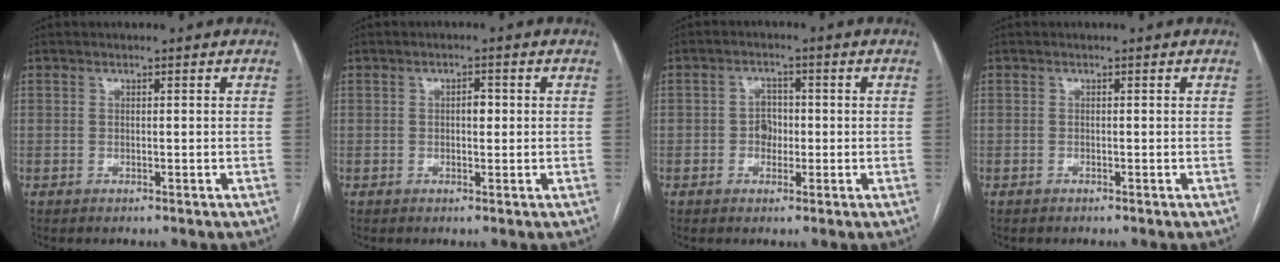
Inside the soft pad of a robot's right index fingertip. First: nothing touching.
{"total": 1.7, "force": [0.1, 0.9, 1.5], "torque": [-0.020, 0.005, 0.000]}
{"total": 3.0, "force": [-0.5, 2.4, 1.8], "torque": [-0.023, 0.010, -0.010]}
{"total": 0.0}